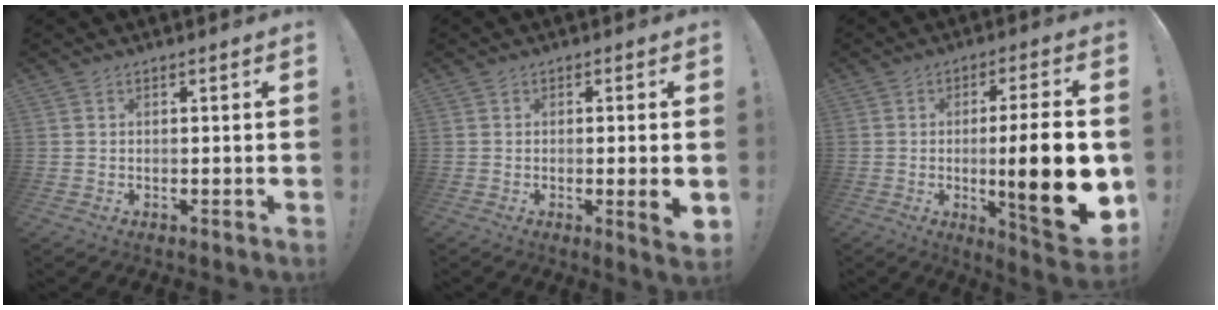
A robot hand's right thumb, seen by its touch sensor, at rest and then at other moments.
{"total": 5.1, "force": [-0.7, 0.0, 5.1], "torque": [-0.070, -0.008, -0.009]}
{"total": 19.3, "force": [-2.3, 2.9, 19.0], "torque": [-0.268, -0.002, -0.027]}